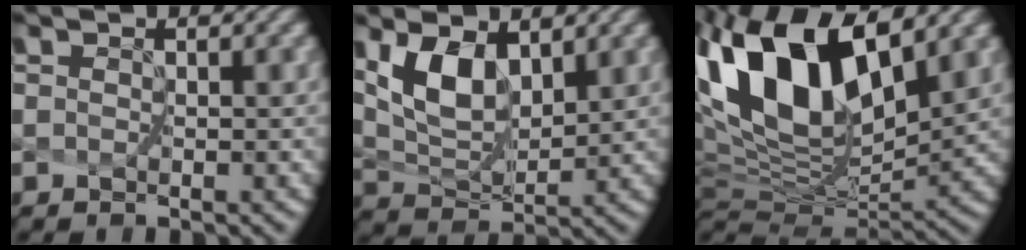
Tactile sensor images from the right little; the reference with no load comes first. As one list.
[{"total": 4.0, "force": [2.2, 1.7, 2.9], "torque": [-0.061, -0.012, 0.052]}, {"total": 14.6, "force": [6.0, 6.8, 11.5], "torque": [-0.228, 0.015, 0.118]}]